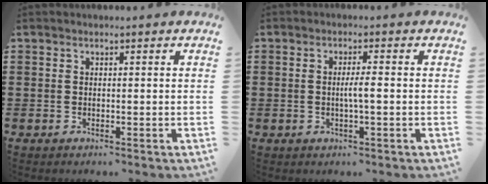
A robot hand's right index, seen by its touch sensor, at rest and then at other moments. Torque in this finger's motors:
{"motor_torque": [0.04, 0.09, 0.14, 0.06]}